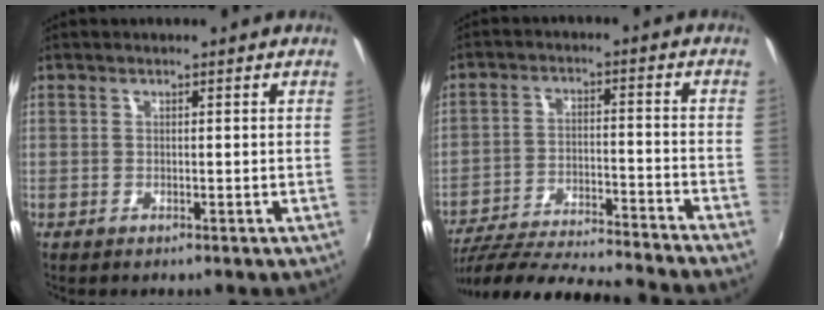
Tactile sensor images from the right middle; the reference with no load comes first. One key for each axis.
{"total": 20.5, "fx": -18.5, "fy": -0.2, "fz": 8.9, "tx": -0.166, "ty": -0.039, "tz": -0.290}